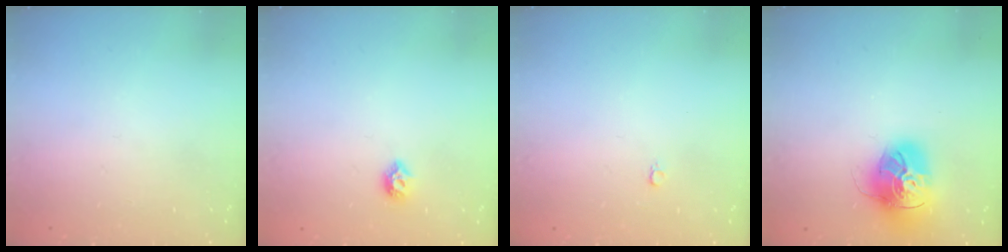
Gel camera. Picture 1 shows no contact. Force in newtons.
{"total": 5.5, "press": 5.4, "slide": 1.2}
{"total": 2.4, "press": 2.4, "slide": 0.2}
{"total": 17.1, "press": 17.0, "slide": 1.9}